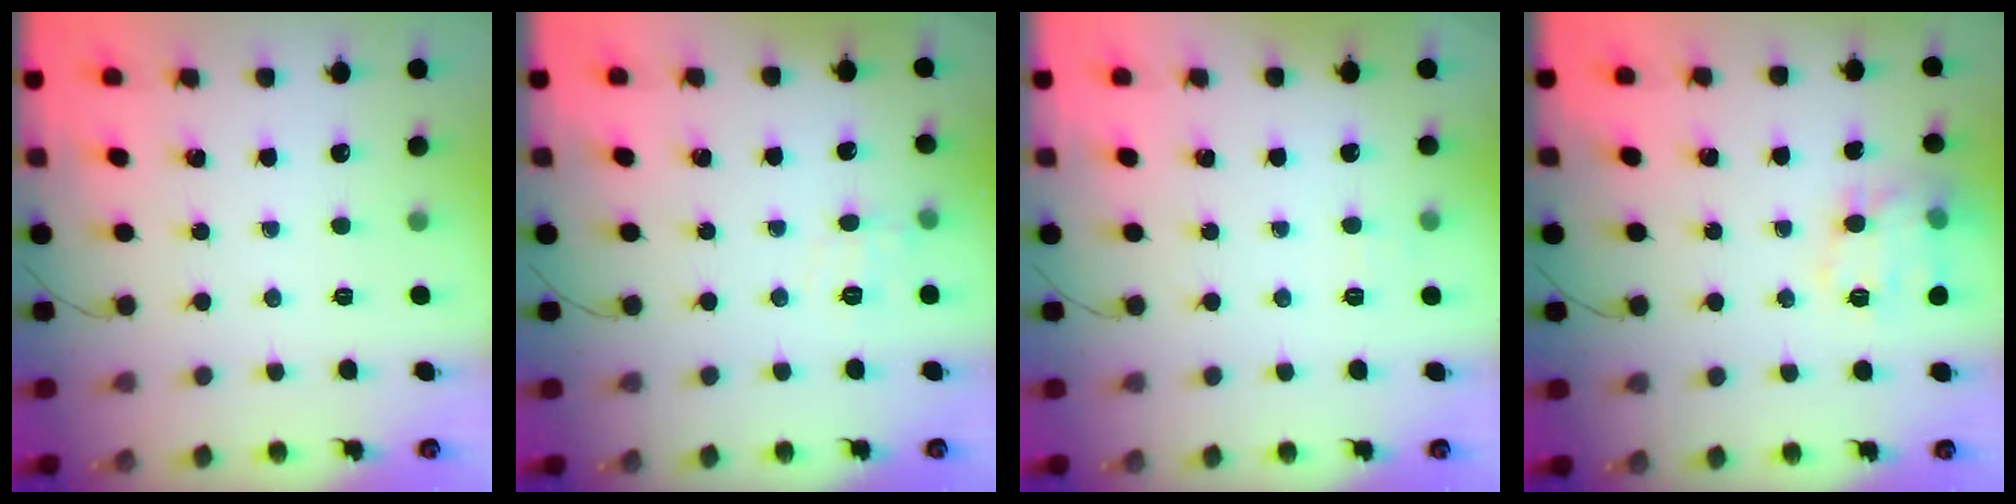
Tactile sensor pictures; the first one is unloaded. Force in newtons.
{"total": 5.9, "press": 5.7, "slide": 1.5}
{"total": 4.5, "press": 4.3, "slide": 1.1}
{"total": 12.7, "press": 12.7, "slide": 0.5}